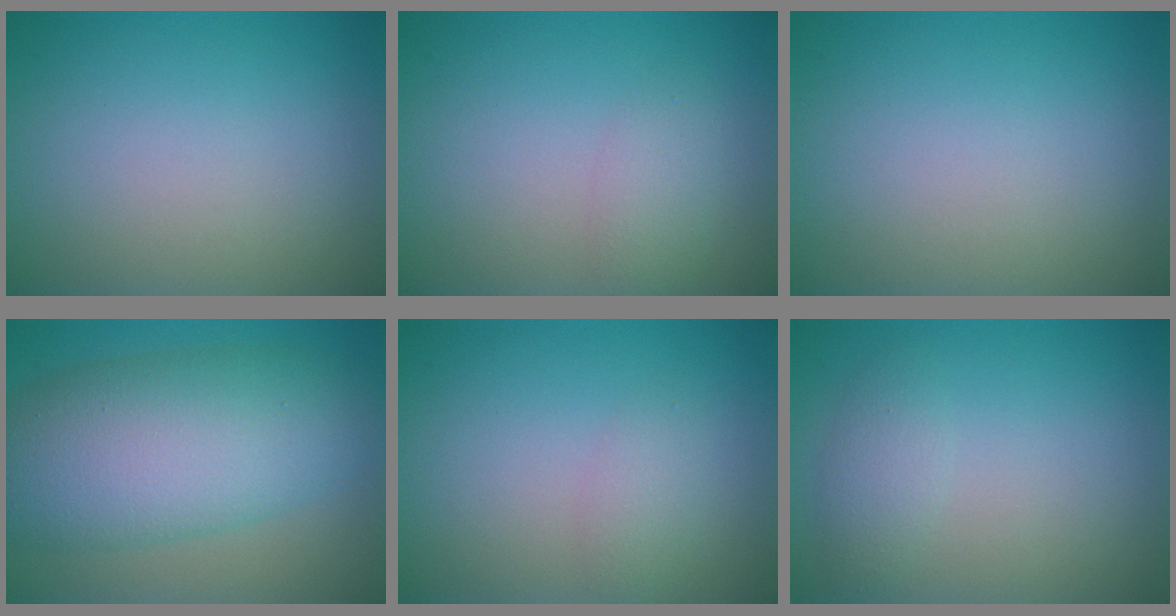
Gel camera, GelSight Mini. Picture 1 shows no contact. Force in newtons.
{"total": 1.8, "press": 1.8, "slide": 0.1}
{"total": 0.0}
{"total": 10.7, "press": 10.7, "slide": 0.5}
{"total": 1.6, "press": 1.6, "slide": 0.1}
{"total": 1.7, "press": 1.7, "slide": 0.1}